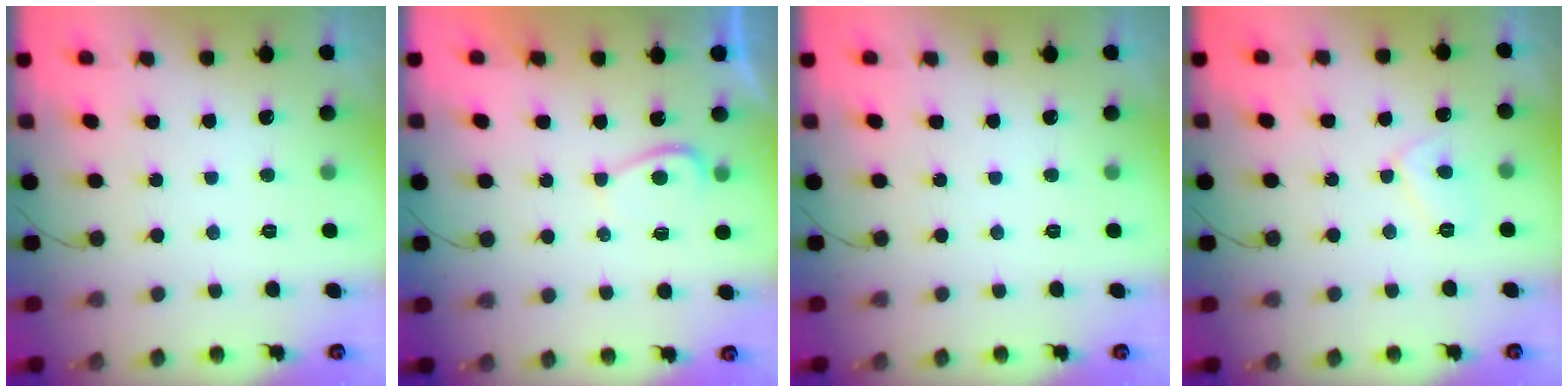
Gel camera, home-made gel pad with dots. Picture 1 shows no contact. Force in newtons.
{"total": 1.2, "press": 1.1, "slide": 0.6}
{"total": 0.0}
{"total": 5.7, "press": 5.7, "slide": 0.5}